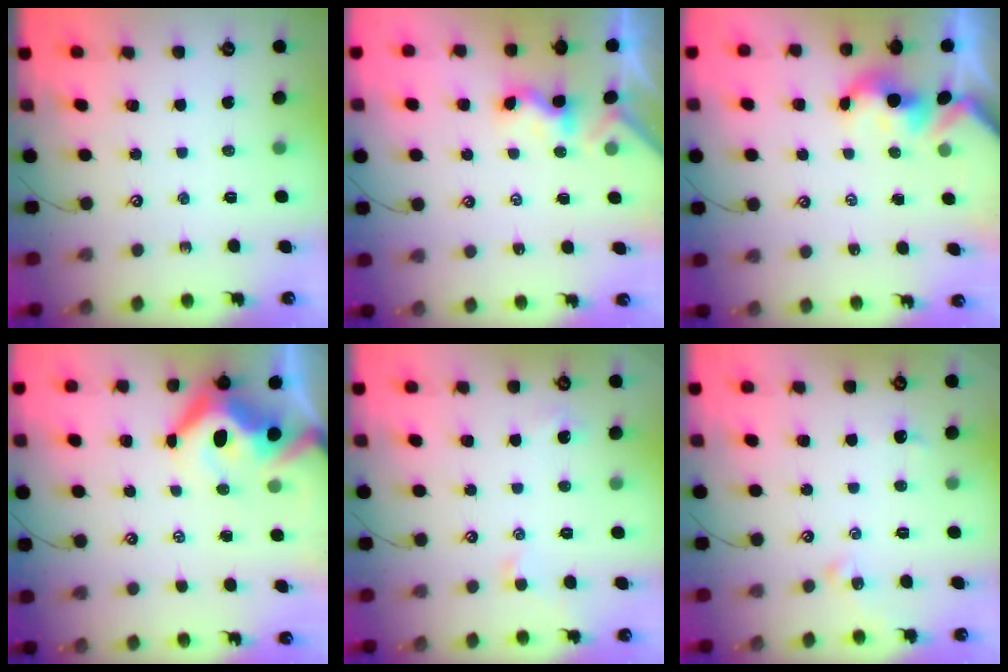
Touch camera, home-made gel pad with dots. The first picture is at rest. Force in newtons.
{"total": 1.2, "press": 1.1, "slide": 0.4}
{"total": 1.7, "press": 1.7, "slide": 0.2}
{"total": 11.7, "press": 11.5, "slide": 2.1}
{"total": 1.6, "press": 1.5, "slide": 0.5}
{"total": 2.3, "press": 2.2, "slide": 0.6}